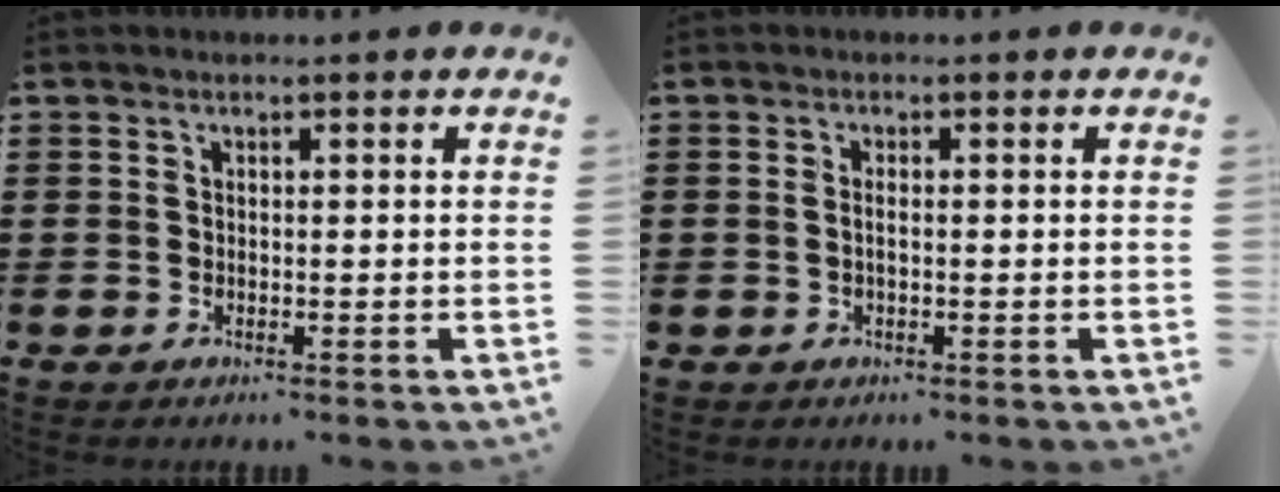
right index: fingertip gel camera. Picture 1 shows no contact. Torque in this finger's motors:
{"motor_torque": [1.23, 0.90, -0.10, -0.02]}